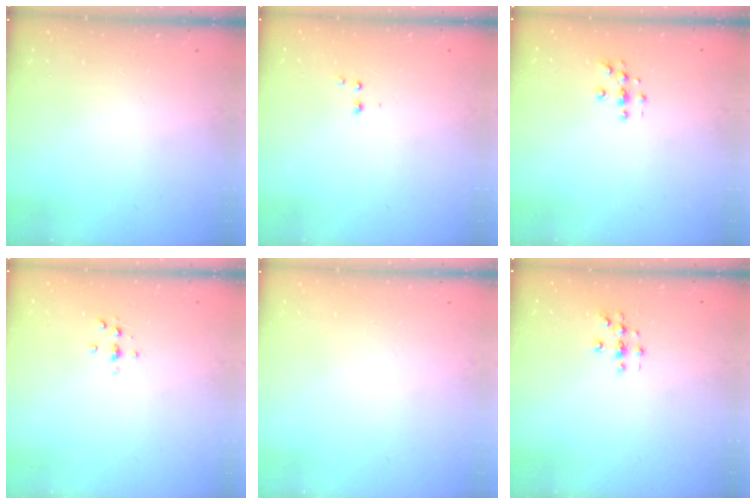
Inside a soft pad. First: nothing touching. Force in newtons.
{"total": 2.6, "press": 2.5, "slide": 0.6}
{"total": 4.6, "press": 4.6, "slide": 0.4}
{"total": 3.3, "press": 3.2, "slide": 0.4}
{"total": 0.0}
{"total": 2.7, "press": 2.7, "slide": 0.3}